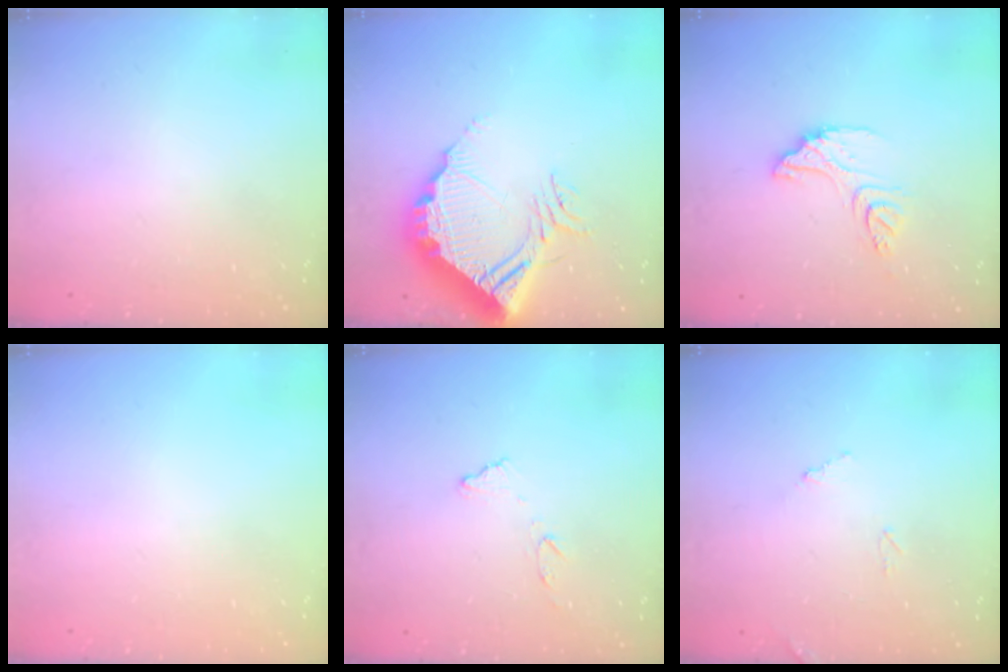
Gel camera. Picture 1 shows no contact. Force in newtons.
{"total": 15.8, "press": 15.7, "slide": 1.4}
{"total": 12.5, "press": 12.4, "slide": 1.1}
{"total": 0.0}
{"total": 8.7, "press": 8.7, "slide": 0.5}
{"total": 9.4, "press": 9.4, "slide": 0.4}